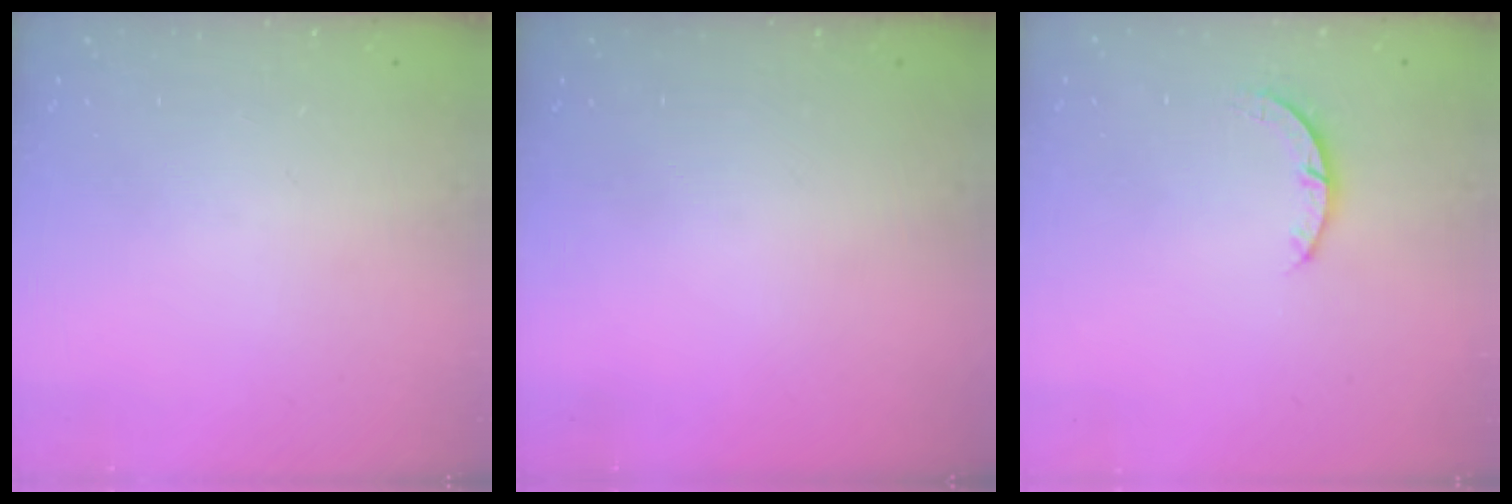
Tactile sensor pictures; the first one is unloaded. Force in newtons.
{"total": 0.0}
{"total": 2.9, "press": 2.9, "slide": 0.4}